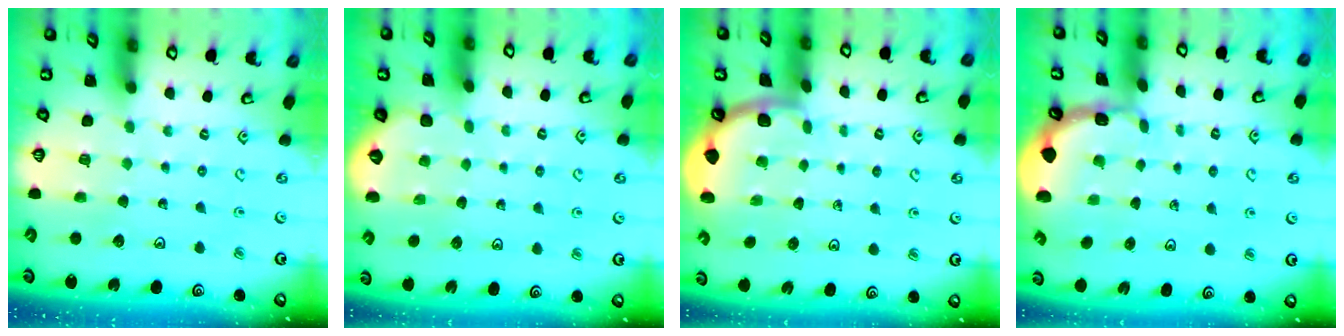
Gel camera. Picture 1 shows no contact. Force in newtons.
{"total": 1.4, "press": 1.4, "slide": 0.1}
{"total": 1.8, "press": 1.8, "slide": 0.1}
{"total": 1.5, "press": 1.5, "slide": 0.1}